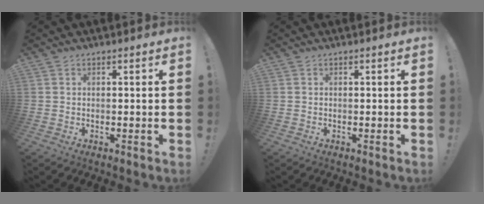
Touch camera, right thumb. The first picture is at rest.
{"total": 0.0}